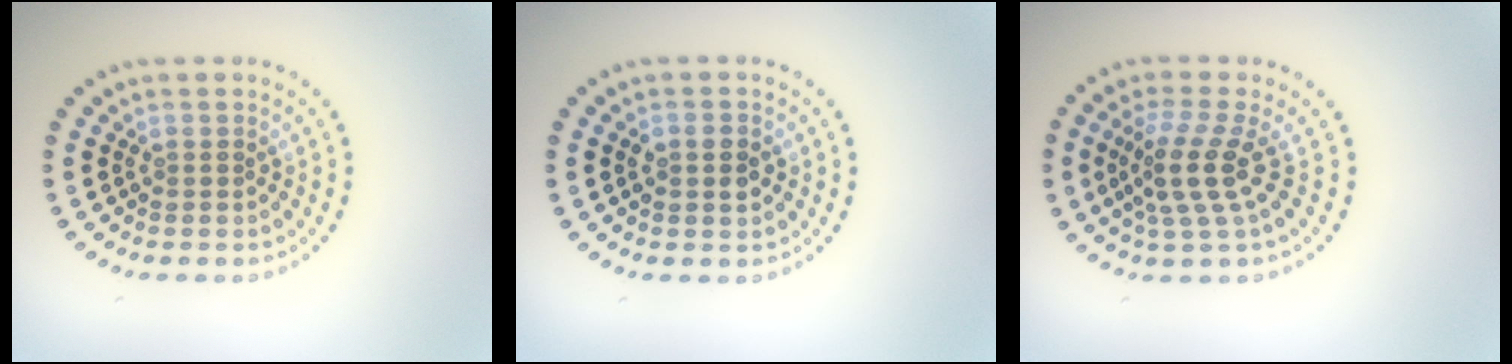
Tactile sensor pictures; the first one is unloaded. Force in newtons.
{"total": 1.7, "press": 1.7, "slide": 0.1}
{"total": 3.8, "press": 2.8, "slide": 2.6}